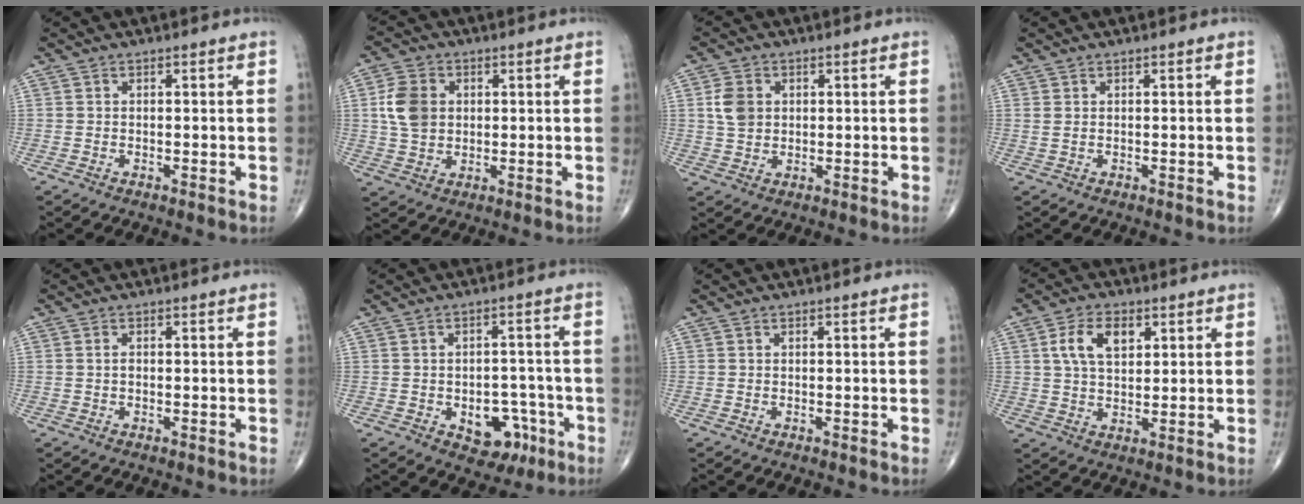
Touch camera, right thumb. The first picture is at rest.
{"total": 7.8, "force": [1.3, 6.0, 4.8], "torque": [-0.082, 0.000, 0.024]}
{"total": 5.1, "force": [1.1, 4.0, 3.0], "torque": [-0.047, -0.002, 0.020]}
{"total": 0.8, "force": [0.3, 0.3, 0.7], "torque": [-0.019, 0.009, 0.011]}
{"total": 0.9, "force": [0.0, 0.5, 0.7], "torque": [-0.013, 0.001, -0.001]}
{"total": 10.3, "force": [-4.1, 6.9, 6.4], "torque": [-0.041, 0.038, -0.045]}
{"total": 0.0}
{"total": 7.9, "force": [2.8, 4.6, 5.8], "torque": [-0.096, -0.005, 0.050]}